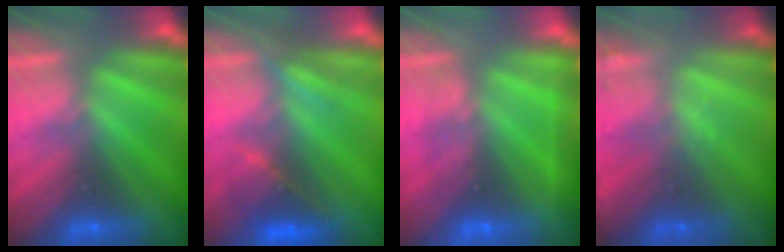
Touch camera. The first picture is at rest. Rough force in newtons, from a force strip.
{"total": 3.0}
{"total": 2.2}
{"total": 1.9}